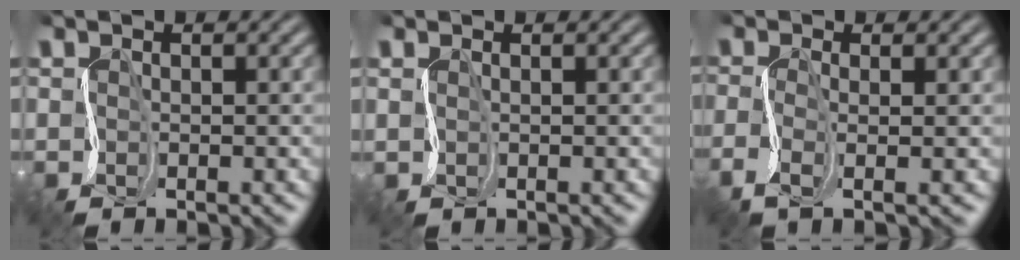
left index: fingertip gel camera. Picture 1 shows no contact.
{"total": 0.9, "force": [0.8, 0.3, 0.0], "torque": [0.000, 0.003, 0.013]}
{"total": 2.6, "force": [-1.3, 0.8, 2.1], "torque": [-0.060, -0.008, -0.033]}